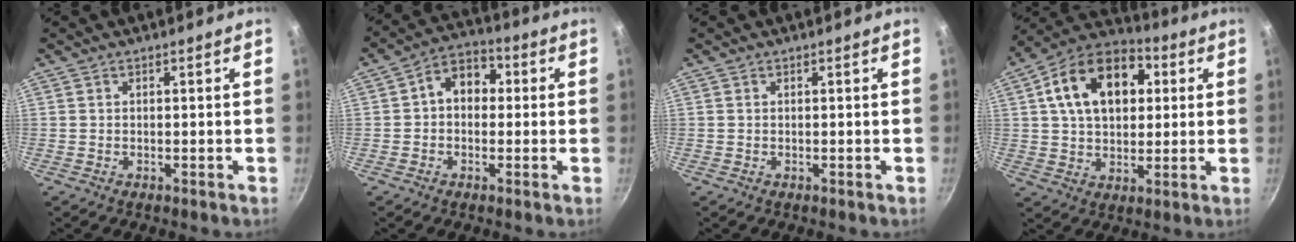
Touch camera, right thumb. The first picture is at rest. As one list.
[{"total": 7.7, "force": [0.7, 5.9, 5.0], "torque": [-0.037, 0.021, -0.008]}, {"total": 0.0}, {"total": 18.1, "force": [4.6, 12.1, 12.7], "torque": [-0.182, 0.018, 0.062]}]